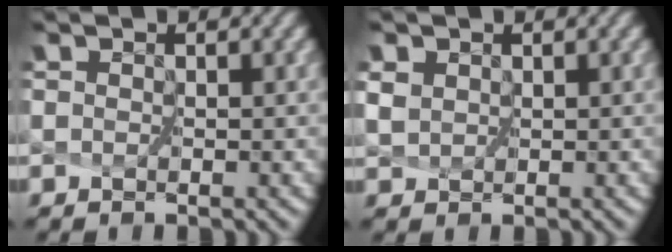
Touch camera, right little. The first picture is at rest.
{"total": 1.2, "force": [0.9, 0.7, 0.2], "torque": [-0.027, 0.004, 0.027]}